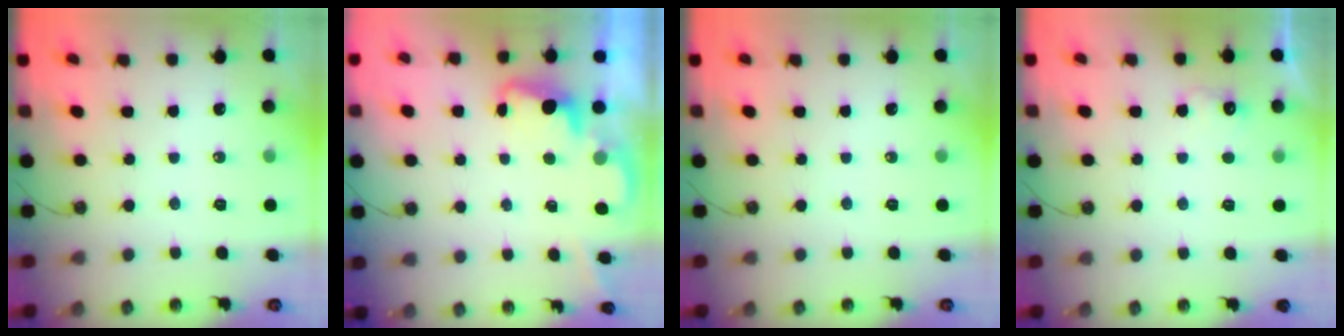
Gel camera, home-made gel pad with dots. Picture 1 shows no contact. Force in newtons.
{"total": 2.0, "press": 1.9, "slide": 0.5}
{"total": 0.0}
{"total": 5.7, "press": 5.5, "slide": 1.3}